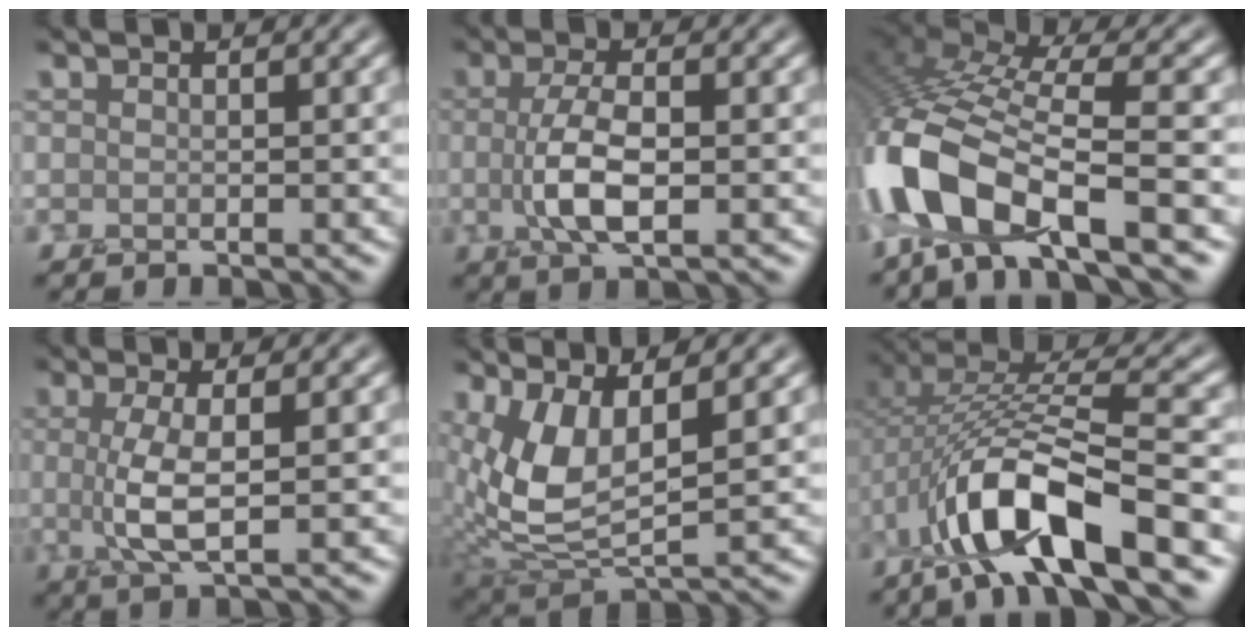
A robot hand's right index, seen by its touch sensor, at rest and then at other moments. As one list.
[{"total": 4.5, "force": [-0.3, 1.6, 4.2], "torque": [-0.096, -0.002, -0.009]}, {"total": 12.0, "force": [-5.4, 4.4, 9.8], "torque": [-0.208, 0.002, -0.113]}, {"total": 4.0, "force": [0.0, 1.0, 3.9], "torque": [-0.082, -0.003, 0.000]}, {"total": 7.1, "force": [1.8, 2.8, 6.2], "torque": [-0.149, -0.003, 0.036]}, {"total": 10.5, "force": [-5.3, 2.7, 8.7], "torque": [-0.163, 0.014, -0.100]}]